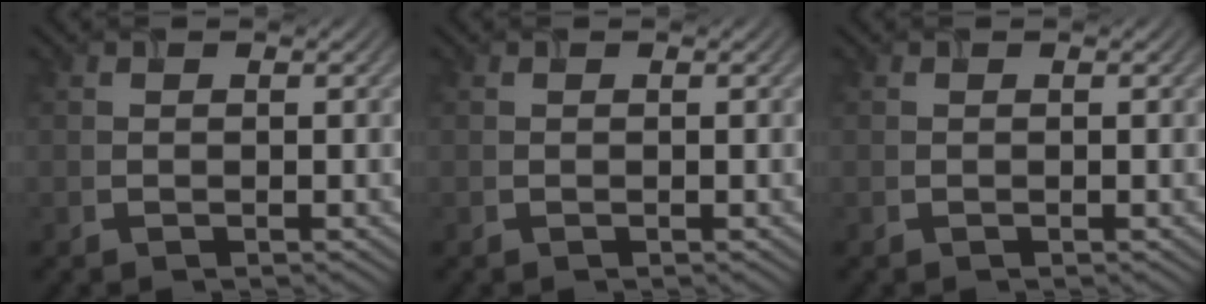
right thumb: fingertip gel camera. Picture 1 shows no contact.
{"total": 0.0}
{"total": 0.0}